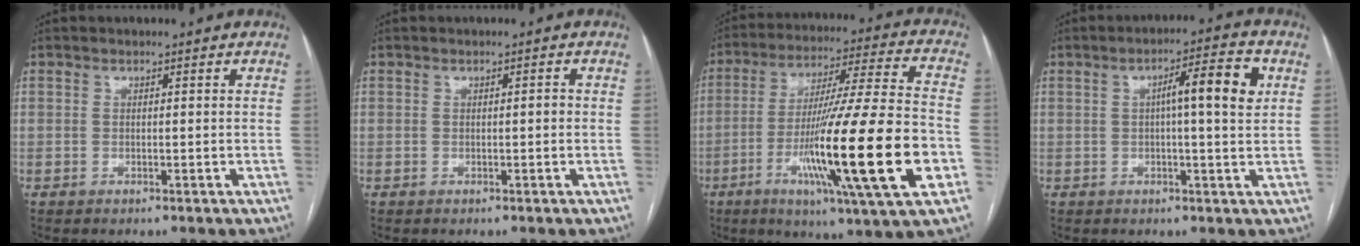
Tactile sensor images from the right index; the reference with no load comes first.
{"total": 0.7, "force": [-0.1, 0.2, 0.6], "torque": [-0.008, 0.002, -0.001]}
{"total": 25.1, "force": [-7.0, 0.2, 24.1], "torque": [-0.388, -0.030, -0.123]}
{"total": 7.9, "force": [1.6, 0.8, 7.6], "torque": [-0.116, 0.015, 0.020]}